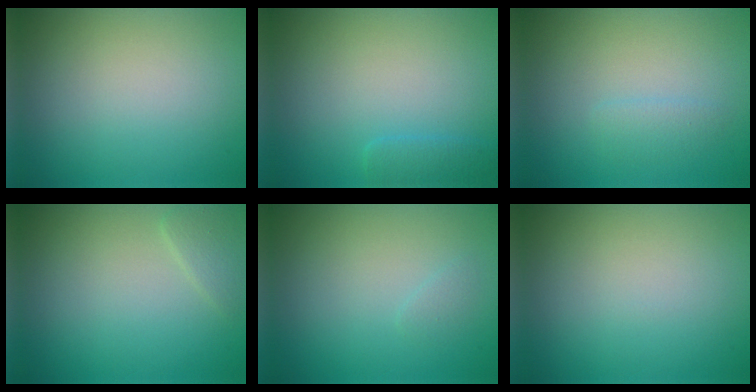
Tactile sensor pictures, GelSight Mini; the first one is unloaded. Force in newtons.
{"total": 1.4, "press": 1.4, "slide": 0.2}
{"total": 1.1, "press": 1.1, "slide": 0.1}
{"total": 1.3, "press": 1.3, "slide": 0.1}
{"total": 0.6, "press": 0.6, "slide": 0.1}
{"total": 0.0}